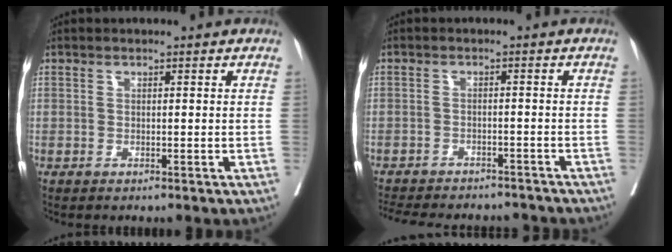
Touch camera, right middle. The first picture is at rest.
{"total": 15.1, "force": [-13.6, 4.4, 4.9], "torque": [-0.115, -0.004, -0.179]}